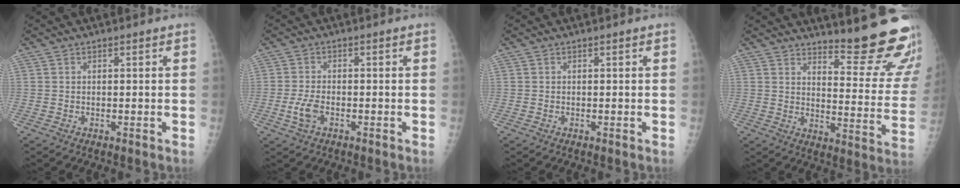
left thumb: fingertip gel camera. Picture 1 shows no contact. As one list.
[{"total": 3.9, "force": [-1.5, 2.1, 2.9], "torque": [-0.066, 0.007, -0.026]}, {"total": 0.0}, {"total": 13.8, "force": [13.0, 2.3, 3.7], "torque": [-0.009, -0.132, 0.138]}]